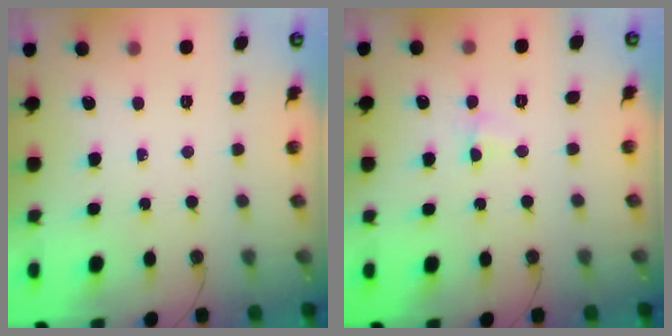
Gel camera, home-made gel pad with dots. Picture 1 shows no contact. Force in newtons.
{"total": 3.7, "press": 3.6, "slide": 0.6}